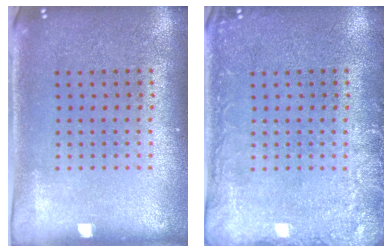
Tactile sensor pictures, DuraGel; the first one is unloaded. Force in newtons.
{"total": 2.4, "press": 2.4, "slide": 0.4}